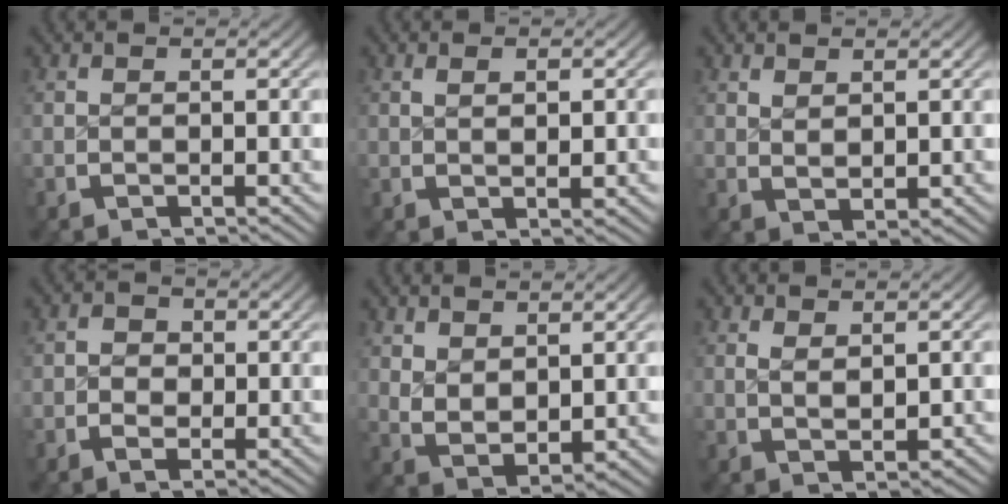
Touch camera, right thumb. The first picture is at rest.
{"total": 1.4, "force": [0.5, 0.5, 1.2], "torque": [-0.015, -0.002, 0.015]}
{"total": 1.4, "force": [1.2, 0.3, 0.7], "torque": [-0.009, -0.003, 0.032]}
{"total": 1.9, "force": [-0.2, 1.4, 1.2], "torque": [-0.019, -0.006, -0.005]}
{"total": 3.8, "force": [1.1, 2.5, 2.6], "torque": [-0.060, -0.022, 0.038]}
{"total": 1.5, "force": [0.6, 0.6, 1.2], "torque": [-0.015, -0.005, 0.021]}